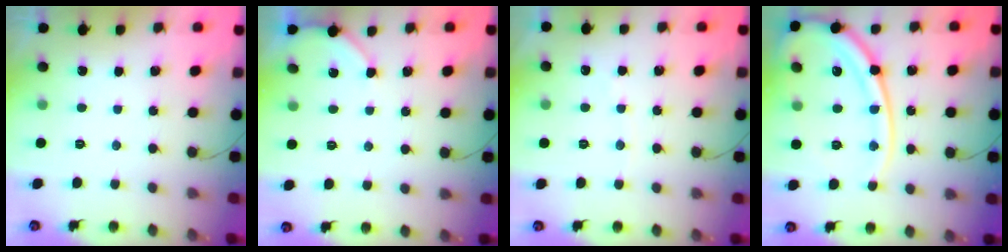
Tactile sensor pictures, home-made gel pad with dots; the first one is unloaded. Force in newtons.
{"total": 4.6, "press": 4.6, "slide": 0.5}
{"total": 4.3, "press": 4.3, "slide": 0.6}
{"total": 17.9, "press": 17.8, "slide": 2.1}